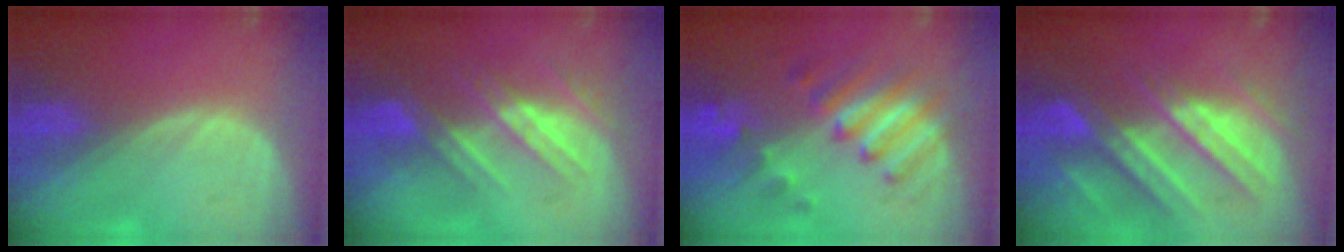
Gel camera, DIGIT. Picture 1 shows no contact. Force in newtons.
{"total": 7.8, "press": 7.2, "slide": 2.9}
{"total": 7.7, "press": 7.7, "slide": 0.7}
{"total": 11.0, "press": 9.8, "slide": 5.0}